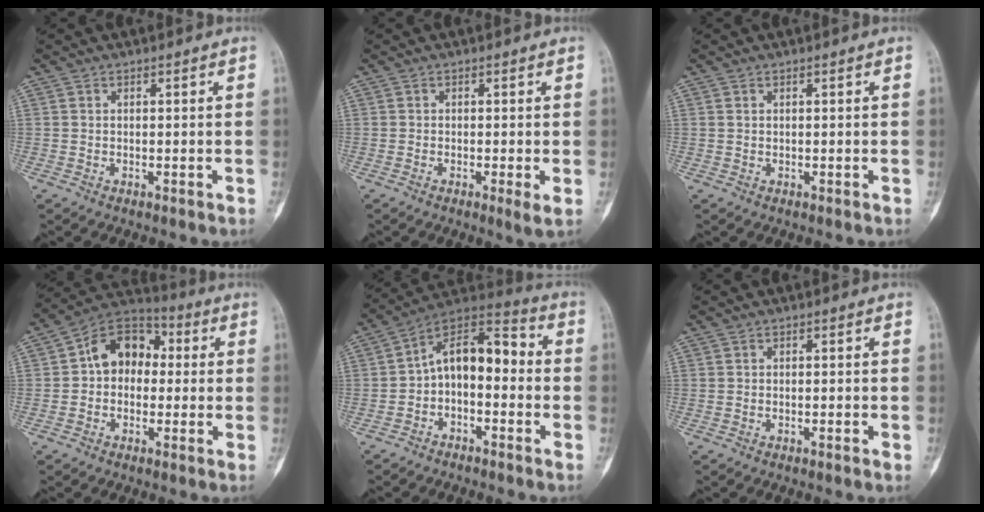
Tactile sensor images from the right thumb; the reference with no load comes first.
{"total": 2.1, "force": [-0.4, 0.2, 2.0], "torque": [-0.036, -0.008, -0.013]}
{"total": 0.0}
{"total": 11.3, "force": [0.7, 8.6, 7.3], "torque": [-0.076, 0.037, -0.006]}
{"total": 12.1, "force": [-1.6, 7.2, 9.5], "torque": [-0.124, 0.061, -0.042]}
{"total": 0.9, "force": [-0.5, 0.2, 0.7], "torque": [-0.011, 0.002, -0.007]}